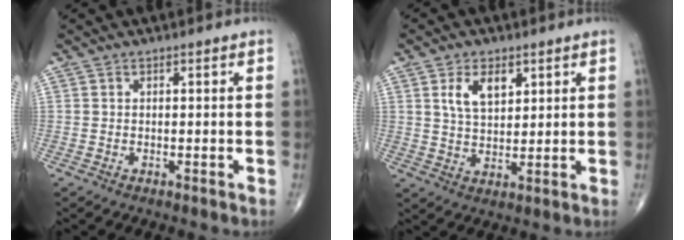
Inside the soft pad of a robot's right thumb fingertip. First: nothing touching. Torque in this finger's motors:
{"motor_torque": [0.03, 0.08, 0.36, 0.10, 0.07]}